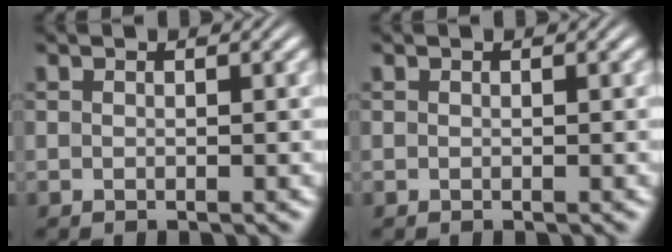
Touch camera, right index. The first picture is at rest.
{"total": 0.0}